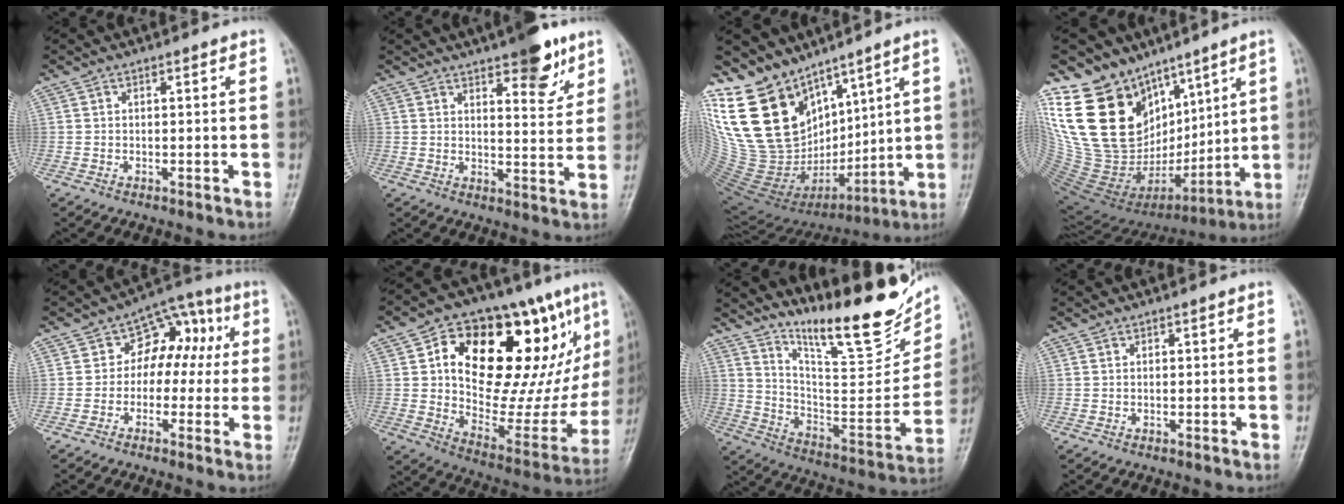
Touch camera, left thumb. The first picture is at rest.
{"total": 9.7, "force": [6.1, 3.3, 6.8], "torque": [-0.067, -0.035, 0.085]}
{"total": 24.5, "force": [13.5, 14.5, 14.5], "torque": [-0.261, -0.055, 0.278]}
{"total": 28.3, "force": [11.8, 18.2, 18.1], "torque": [-0.332, -0.039, 0.245]}
{"total": 9.8, "force": [0.8, 7.5, 6.2], "torque": [-0.028, 0.035, -0.004]}
{"total": 32.0, "force": [10.9, 14.9, 26.2], "torque": [-0.334, 0.001, 0.183]}
{"total": 23.4, "force": [16.7, 6.0, 15.2], "torque": [-0.187, -0.096, 0.271]}
{"total": 0.0}